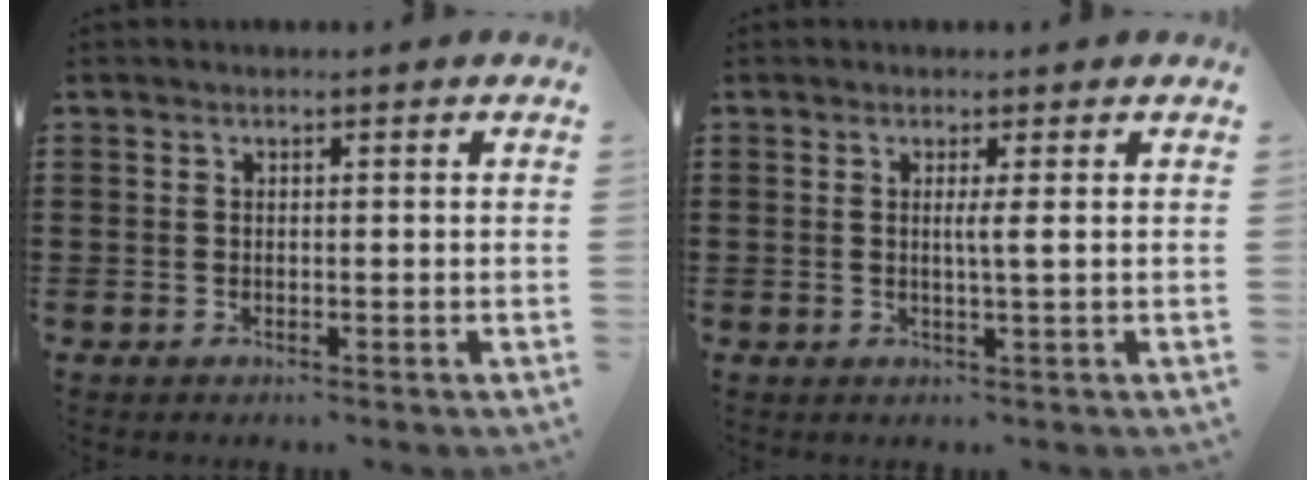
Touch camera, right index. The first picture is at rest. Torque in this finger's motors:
{"motor_torque": [0.33, 0.14, 0.05, 0.04]}